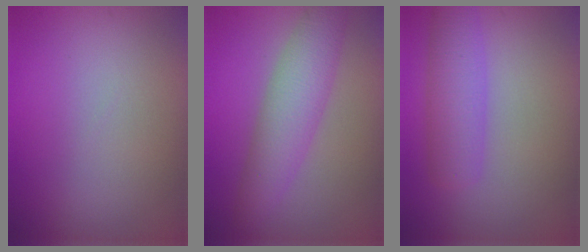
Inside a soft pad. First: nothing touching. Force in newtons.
{"total": 4.9, "press": 4.9, "slide": 0.1}
{"total": 4.2, "press": 4.2, "slide": 0.2}